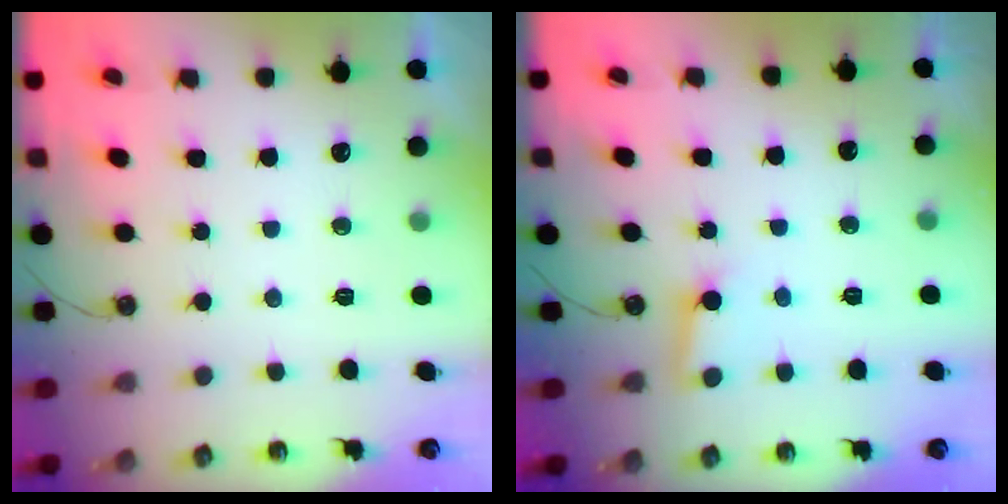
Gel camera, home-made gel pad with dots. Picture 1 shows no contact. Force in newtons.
{"total": 2.9, "press": 2.9, "slide": 0.2}